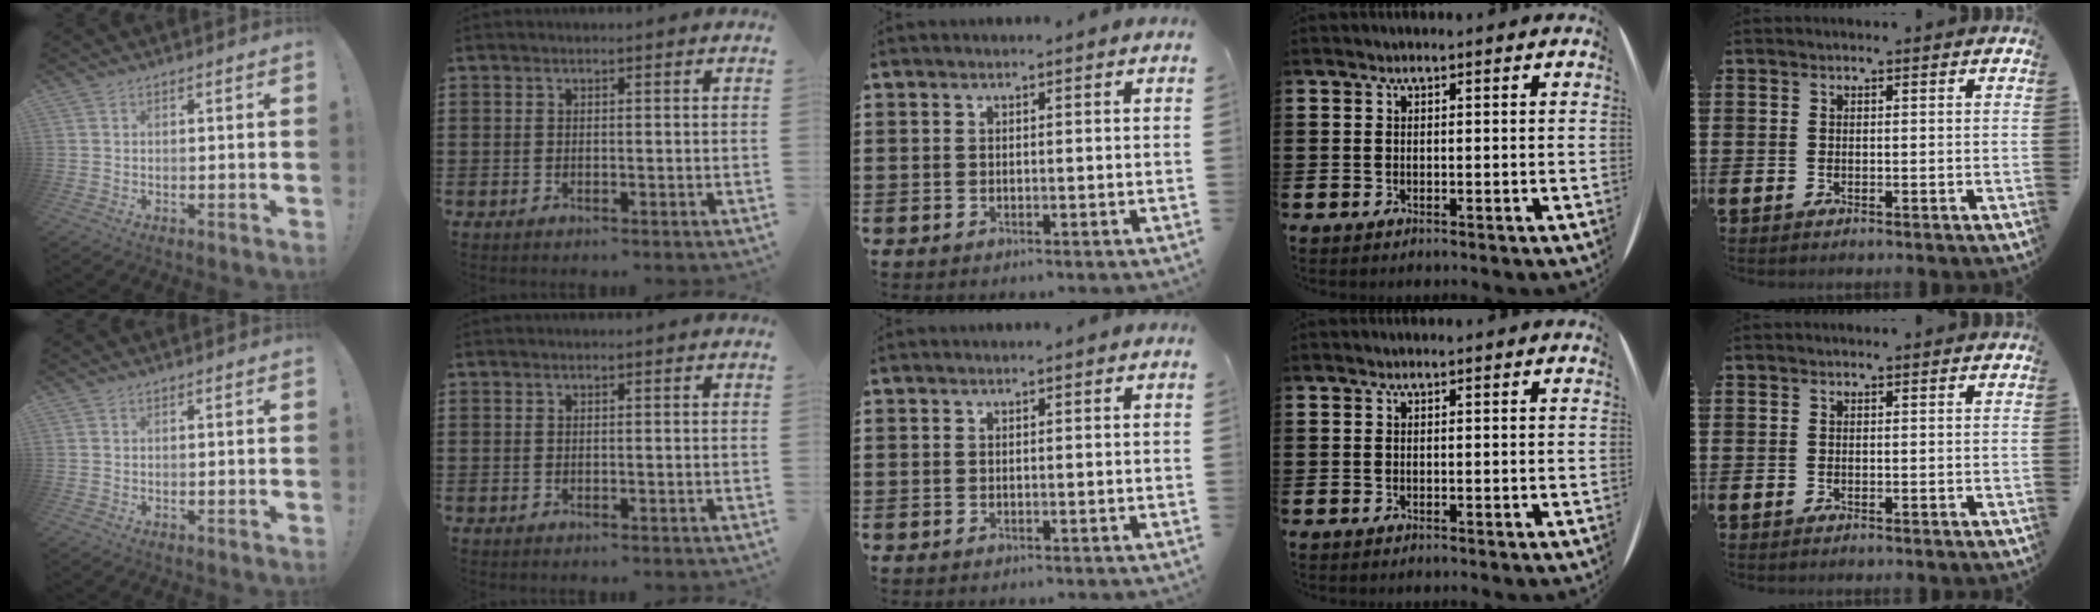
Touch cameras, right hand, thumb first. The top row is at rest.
{}